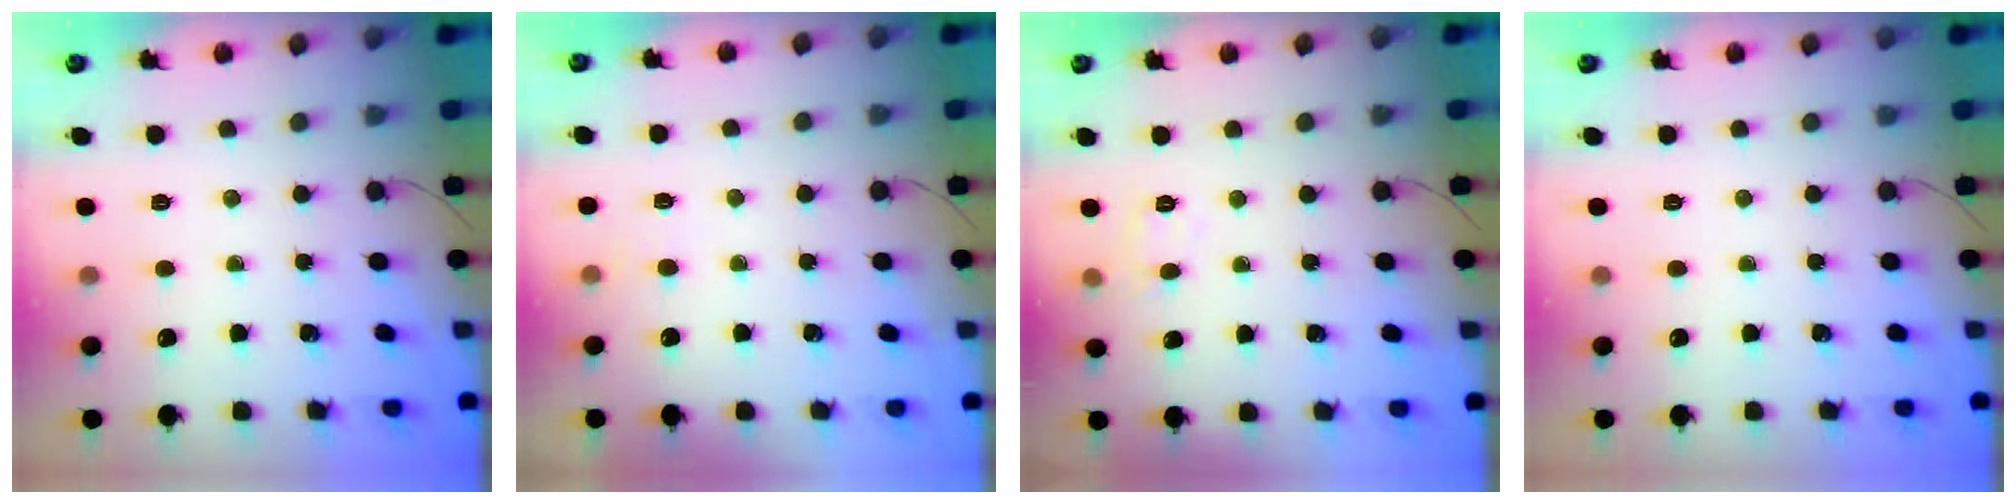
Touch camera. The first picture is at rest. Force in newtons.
{"total": 3.1, "press": 2.8, "slide": 1.2}
{"total": 5.7, "press": 5.6, "slide": 1.4}
{"total": 0.0}